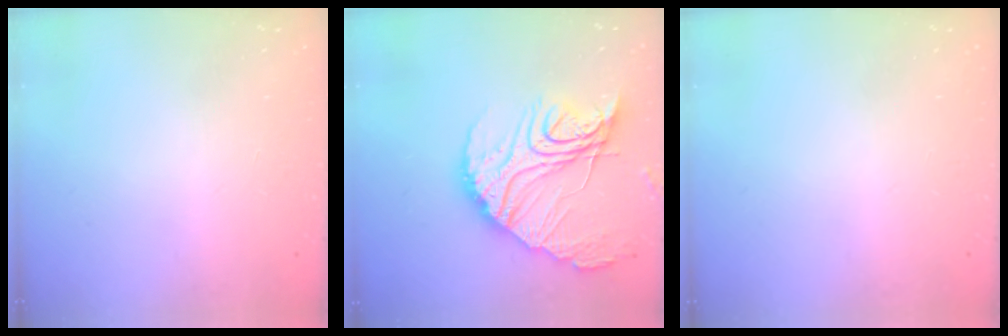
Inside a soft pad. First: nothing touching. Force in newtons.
{"total": 22.9, "press": 22.8, "slide": 2.0}
{"total": 0.0}